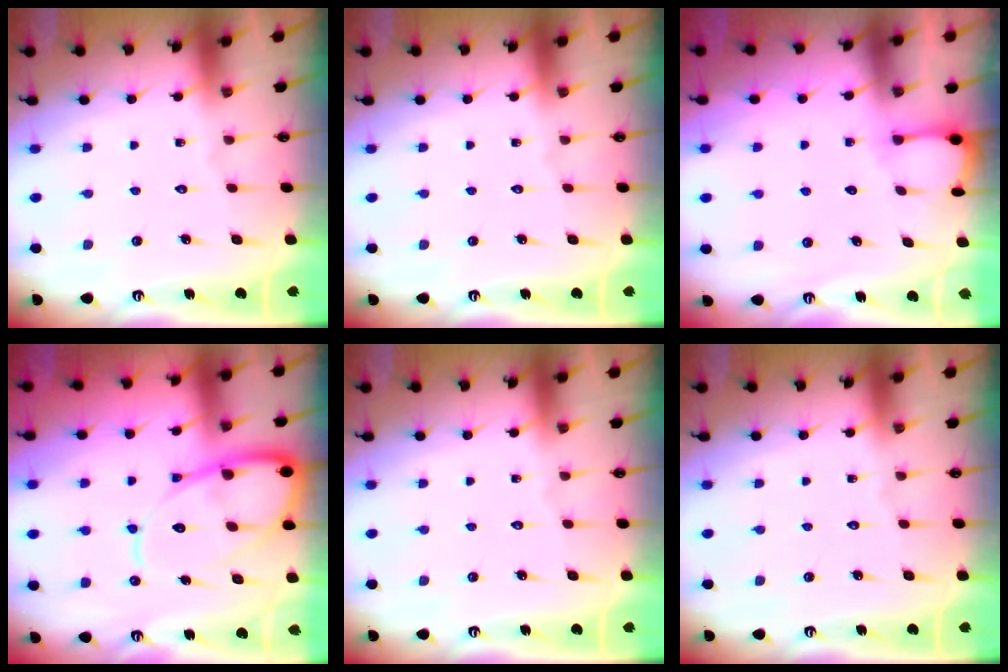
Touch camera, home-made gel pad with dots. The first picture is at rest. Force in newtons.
{"total": 0.0}
{"total": 3.4, "press": 3.4, "slide": 0.3}
{"total": 14.8, "press": 14.7, "slide": 1.5}
{"total": 0.0}
{"total": 0.0}